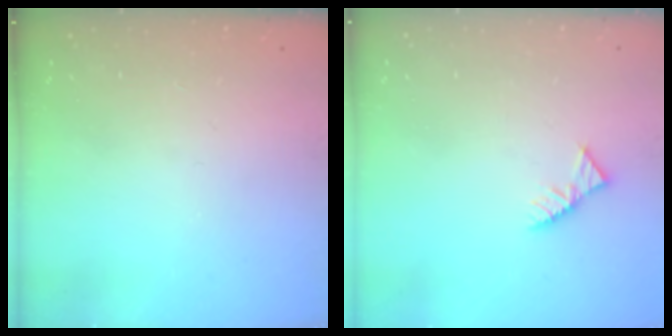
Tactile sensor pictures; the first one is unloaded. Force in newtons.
{"total": 4.4, "press": 4.3, "slide": 0.7}